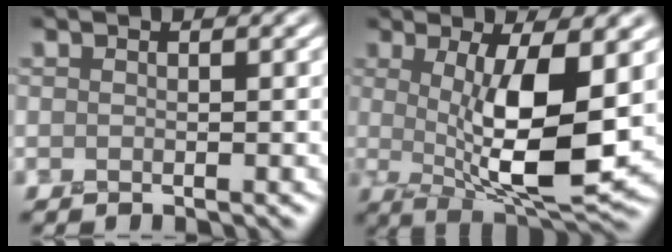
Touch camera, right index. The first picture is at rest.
{"total": 9.0, "force": [0.8, 2.5, 8.6], "torque": [-0.145, -0.017, 0.021]}